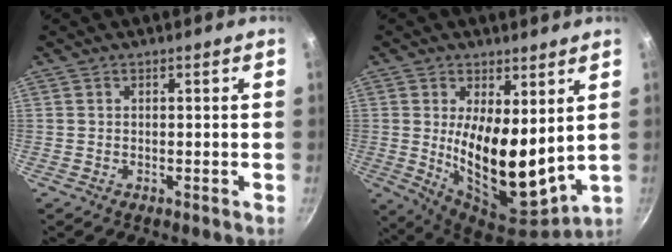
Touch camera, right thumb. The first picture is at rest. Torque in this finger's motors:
{"motor_torque": [0.72, 1.43, 2.60, -0.01, 0.71]}